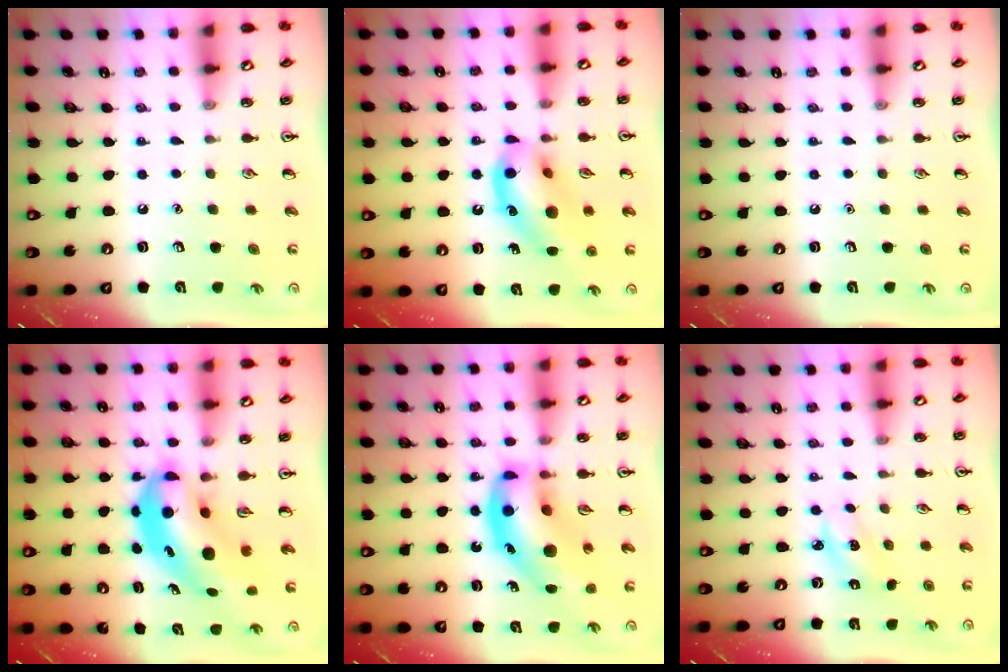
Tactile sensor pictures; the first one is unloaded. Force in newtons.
{"total": 14.3, "press": 13.9, "slide": 3.3}
{"total": 0.0}
{"total": 8.1, "press": 7.7, "slide": 2.4}
{"total": 16.7, "press": 16.2, "slide": 4.4}
{"total": 2.6, "press": 2.5, "slide": 0.6}